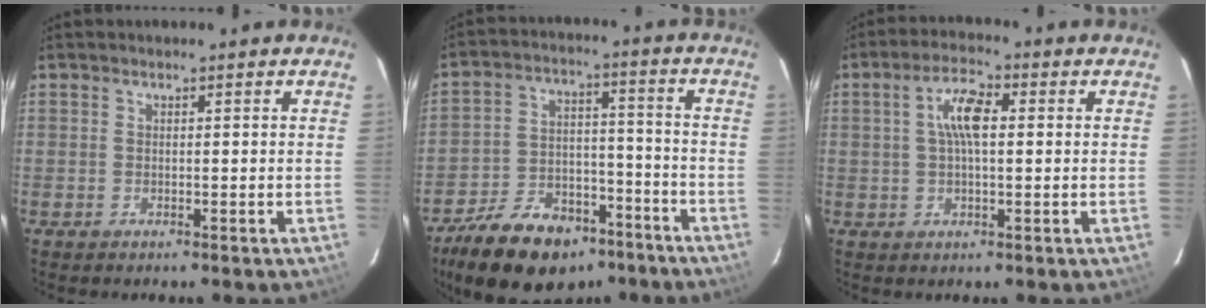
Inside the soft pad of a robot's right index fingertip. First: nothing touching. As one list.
[{"total": 18.0, "force": [-12.9, 9.8, 8.1], "torque": [-0.173, 0.024, -0.192]}, {"total": 6.2, "force": [1.0, 2.2, 5.7], "torque": [-0.109, 0.016, 0.017]}]